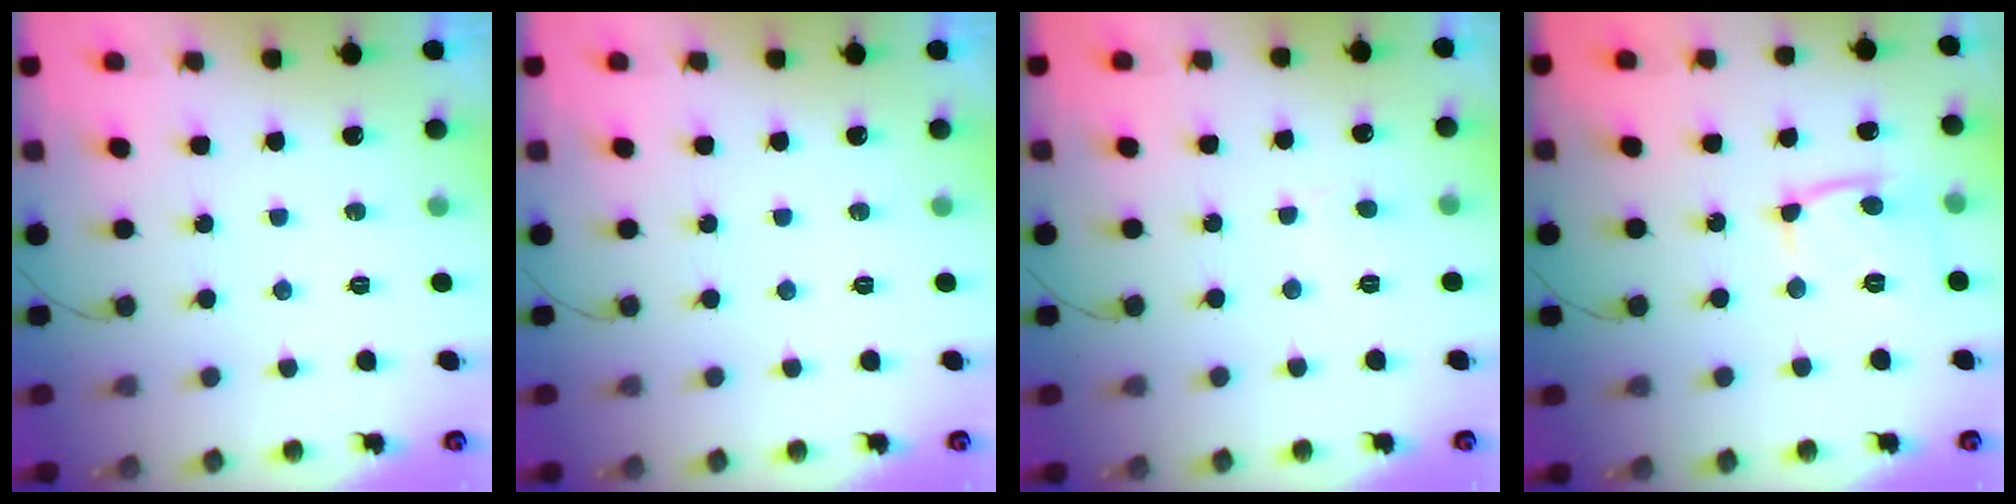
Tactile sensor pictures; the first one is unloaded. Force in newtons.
{"total": 0.0}
{"total": 3.6, "press": 3.6, "slide": 0.3}
{"total": 11.1, "press": 11.0, "slide": 1.3}